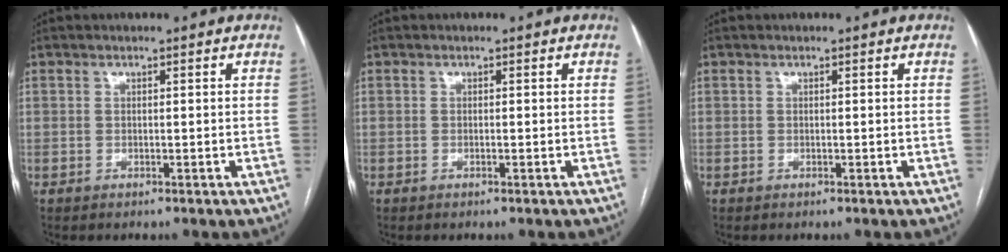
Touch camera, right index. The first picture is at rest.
{"total": 0.0}
{"total": 0.0}